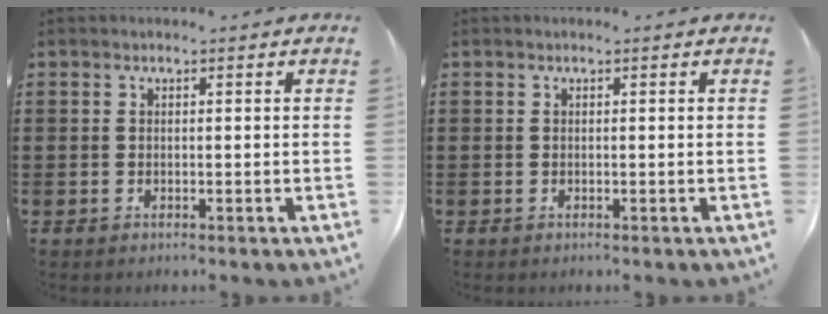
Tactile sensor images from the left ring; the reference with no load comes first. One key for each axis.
{"total": 0.0}